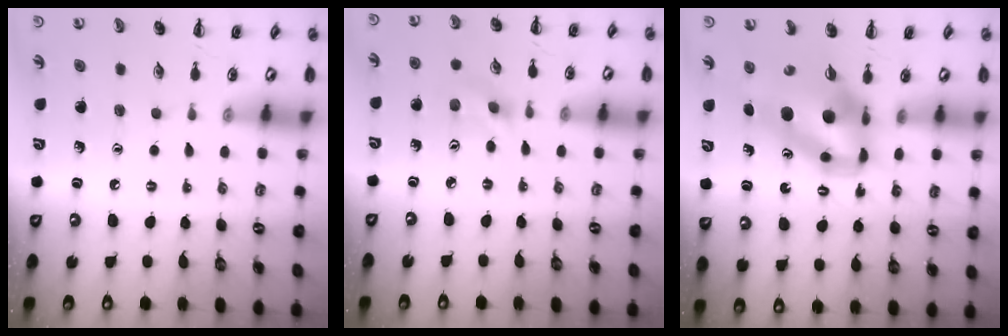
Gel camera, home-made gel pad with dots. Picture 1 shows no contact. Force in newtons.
{"total": 1.6, "press": 1.5, "slide": 0.5}
{"total": 10.2, "press": 9.7, "slide": 3.0}